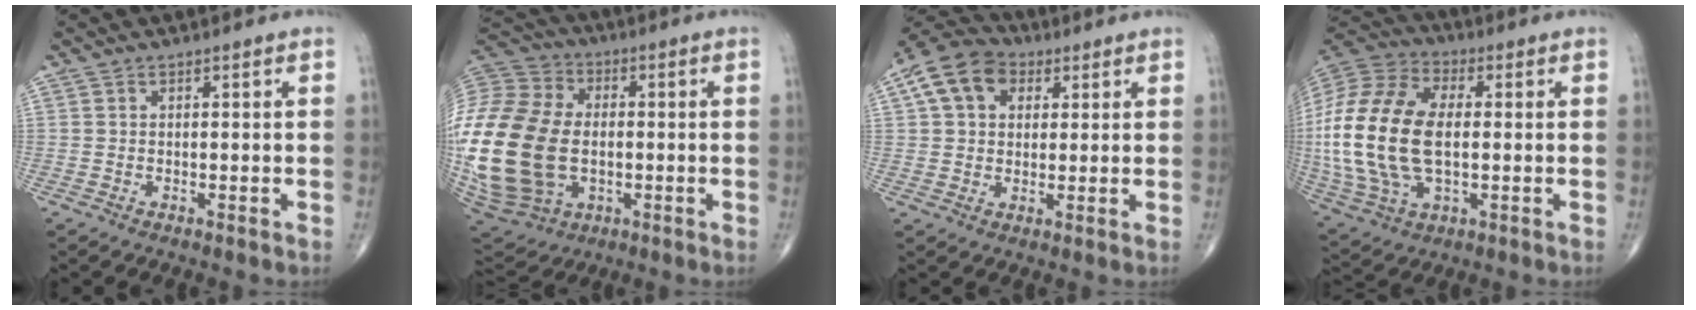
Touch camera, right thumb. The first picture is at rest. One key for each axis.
{"total": 32.8, "fx": -3.0, "fy": 22.6, "fz": 23.5, "tx": -0.562, "ty": 0.005, "tz": -0.037}
{"total": 11.2, "fx": 3.9, "fy": 8.3, "fz": 6.5, "tx": -0.103, "ty": 0.011, "tz": 0.057}
{"total": 25.7, "fx": -0.4, "fy": 14.7, "fz": 21.1, "tx": -0.475, "ty": 0.000, "tz": -0.003}